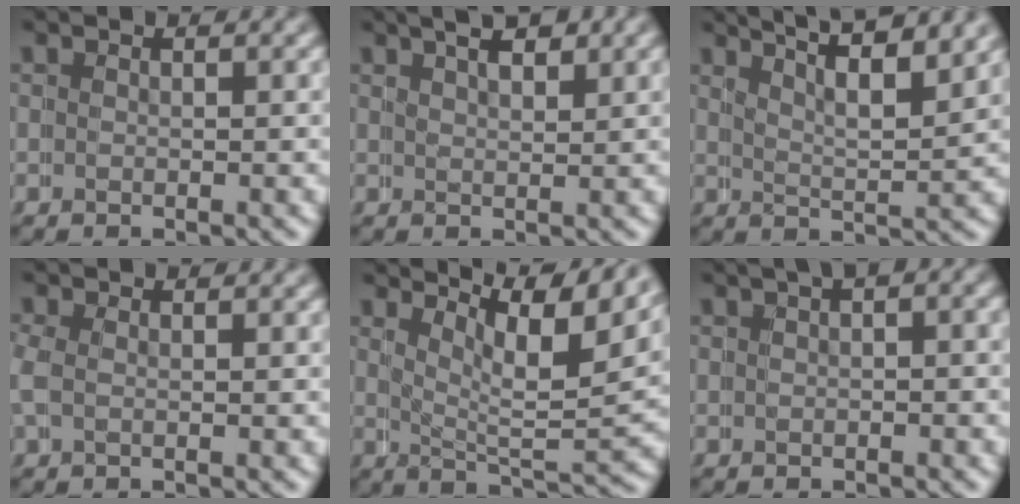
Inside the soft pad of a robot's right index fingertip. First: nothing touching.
{"total": 5.2, "force": [3.3, 2.7, 3.0], "torque": [-0.030, 0.014, 0.039]}
{"total": 6.9, "force": [5.3, 2.1, 3.9], "torque": [-0.056, 0.009, 0.073]}
{"total": 1.2, "force": [-0.4, 1.0, 0.6], "torque": [-0.029, -0.005, -0.005]}
{"total": 7.9, "force": [4.7, 2.7, 5.8], "torque": [-0.087, -0.009, 0.063]}
{"total": 2.3, "force": [0.6, 1.3, 1.8], "torque": [-0.011, 0.018, 0.000]}